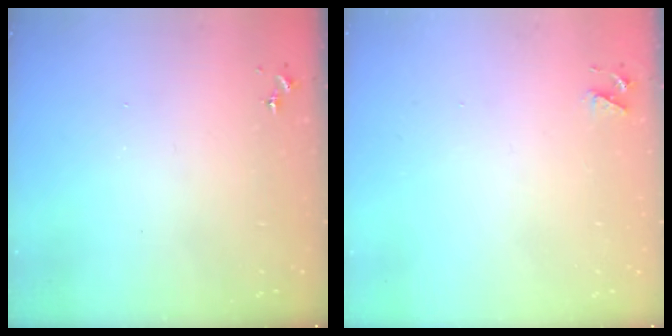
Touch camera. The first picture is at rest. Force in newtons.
{"total": 4.1, "press": 4.0, "slide": 0.7}